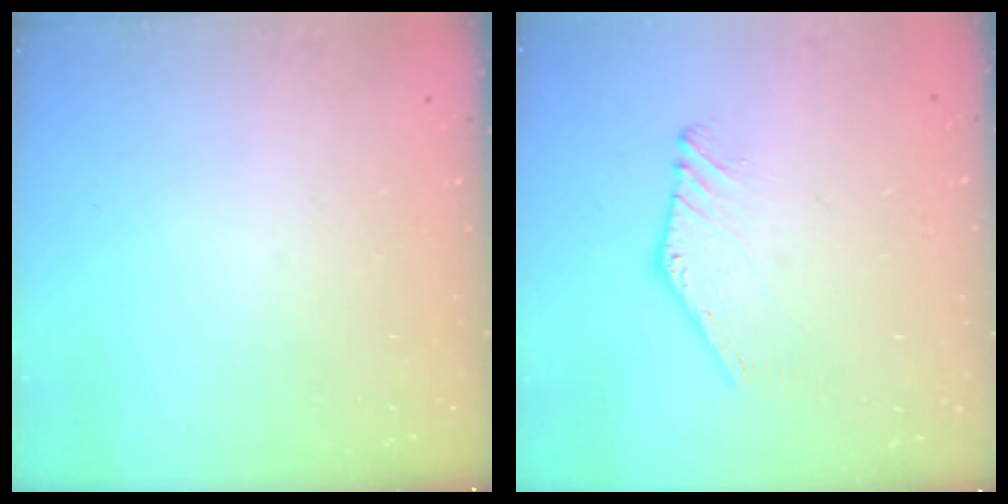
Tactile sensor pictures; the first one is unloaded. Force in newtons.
{"total": 2.2, "press": 2.2, "slide": 0.1}